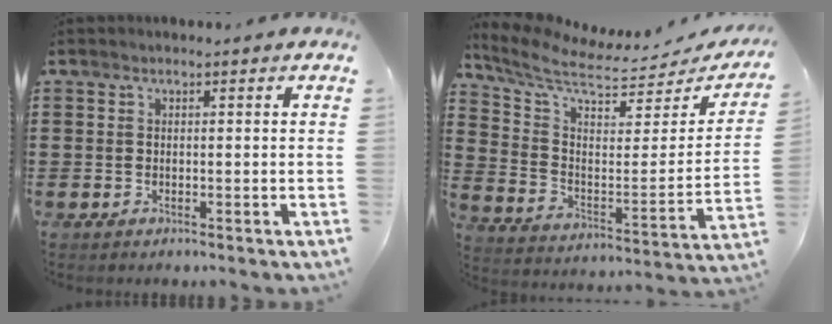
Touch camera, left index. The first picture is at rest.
{"total": 7.0, "force": [6.2, 1.0, 3.1], "torque": [-0.091, -0.059, 0.105]}